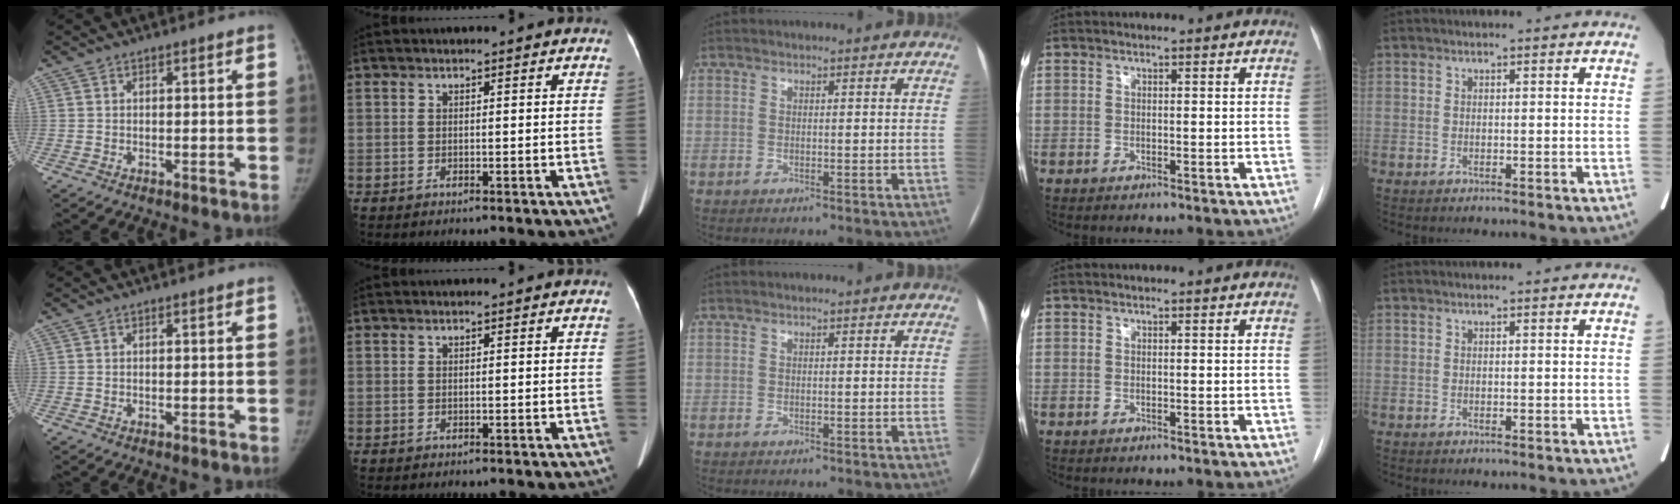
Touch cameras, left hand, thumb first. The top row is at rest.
{}